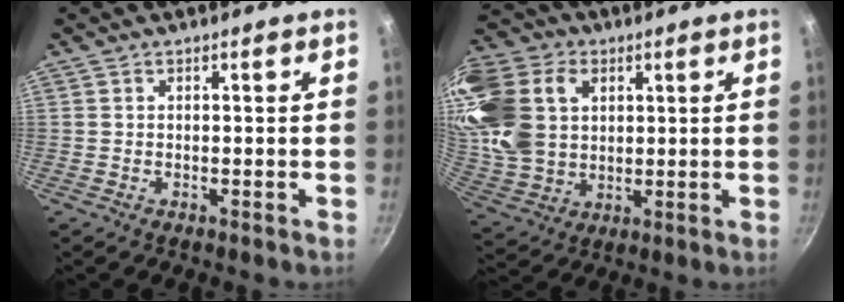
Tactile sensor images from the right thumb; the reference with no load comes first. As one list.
[{"total": 21.4, "force": [5.7, 16.0, 13.1], "torque": [-0.268, 0.003, 0.114]}]